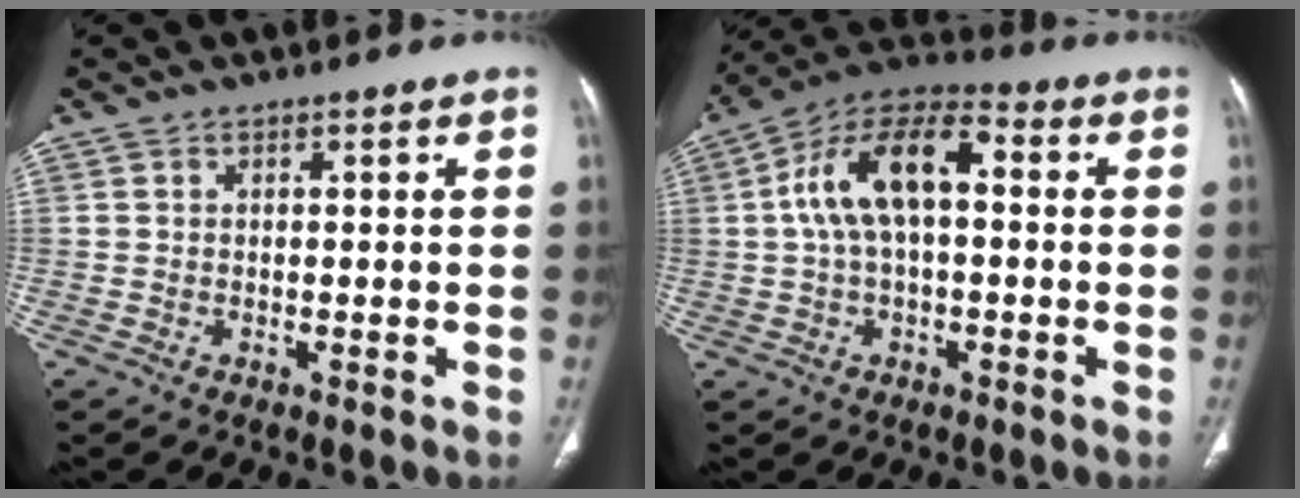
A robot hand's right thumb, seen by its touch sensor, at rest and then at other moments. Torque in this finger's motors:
{"motor_torque": [-0.56, 1.52, 0.63, 0.20, 0.17]}